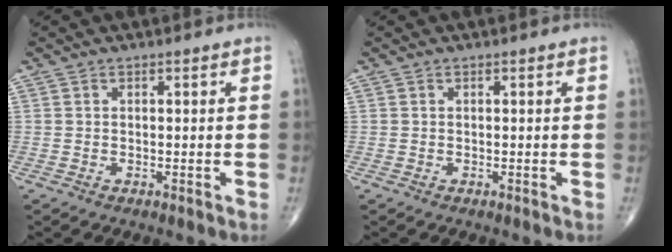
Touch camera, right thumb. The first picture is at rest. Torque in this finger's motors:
{"motor_torque": [0.00, 0.00, 0.00, 0.00, 0.00]}